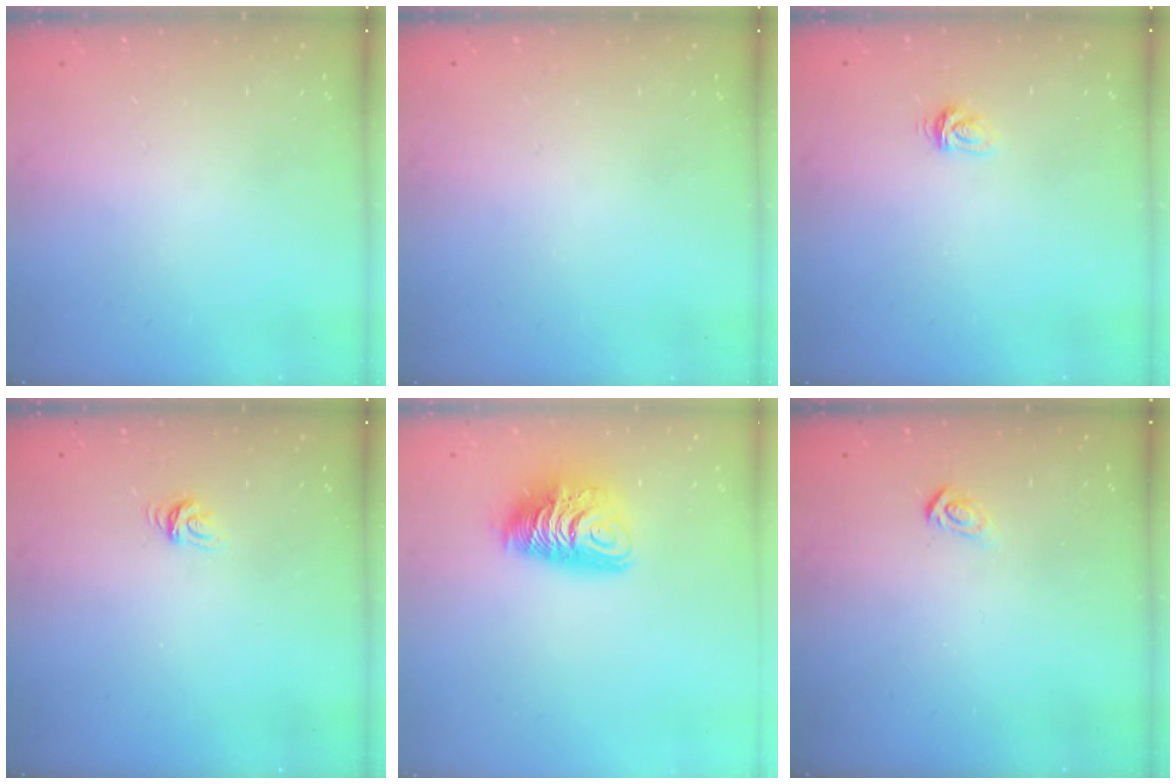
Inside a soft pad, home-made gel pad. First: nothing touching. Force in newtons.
{"total": 0.0}
{"total": 3.3, "press": 3.2, "slide": 0.5}
{"total": 4.7, "press": 4.7, "slide": 0.3}
{"total": 10.4, "press": 10.4, "slide": 0.9}
{"total": 3.9, "press": 3.8, "slide": 0.4}